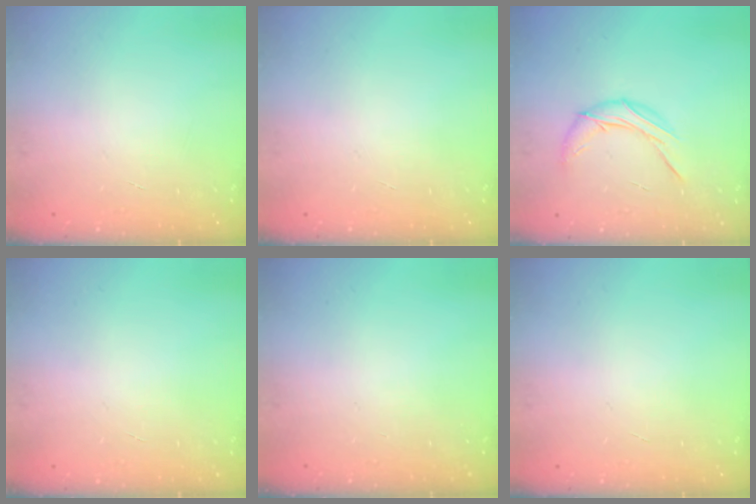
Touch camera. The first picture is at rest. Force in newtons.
{"total": 0.0}
{"total": 9.0, "press": 9.0, "slide": 0.7}
{"total": 0.0}
{"total": 0.0}
{"total": 0.0}